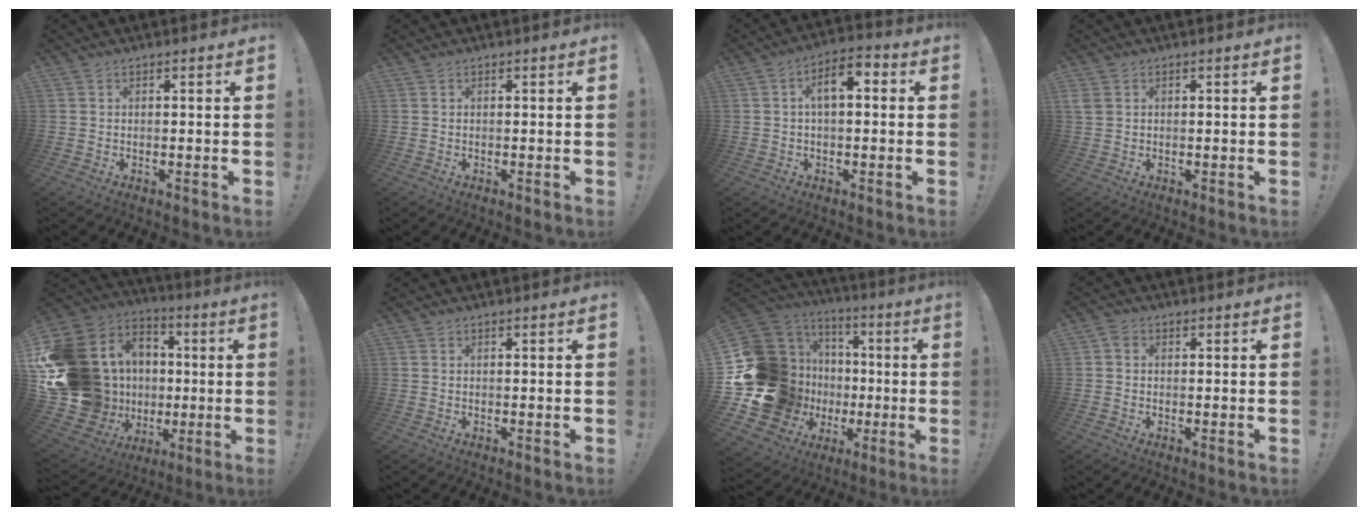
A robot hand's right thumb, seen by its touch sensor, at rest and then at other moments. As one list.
[{"total": 0.0}, {"total": 7.7, "force": [1.3, 3.9, 6.6], "torque": [-0.095, 0.002, 0.019]}, {"total": 2.3, "force": [0.9, 1.8, 1.2], "torque": [-0.031, 0.008, 0.020]}, {"total": 24.6, "force": [0.8, 21.1, 12.6], "torque": [-0.229, -0.021, 0.105]}, {"total": 0.0}, {"total": 24.4, "force": [-1.4, 20.5, 13.1], "torque": [-0.249, -0.027, 0.060]}, {"total": 1.9, "force": [0.0, 1.6, 1.0], "torque": [-0.026, 0.010, 0.001]}]